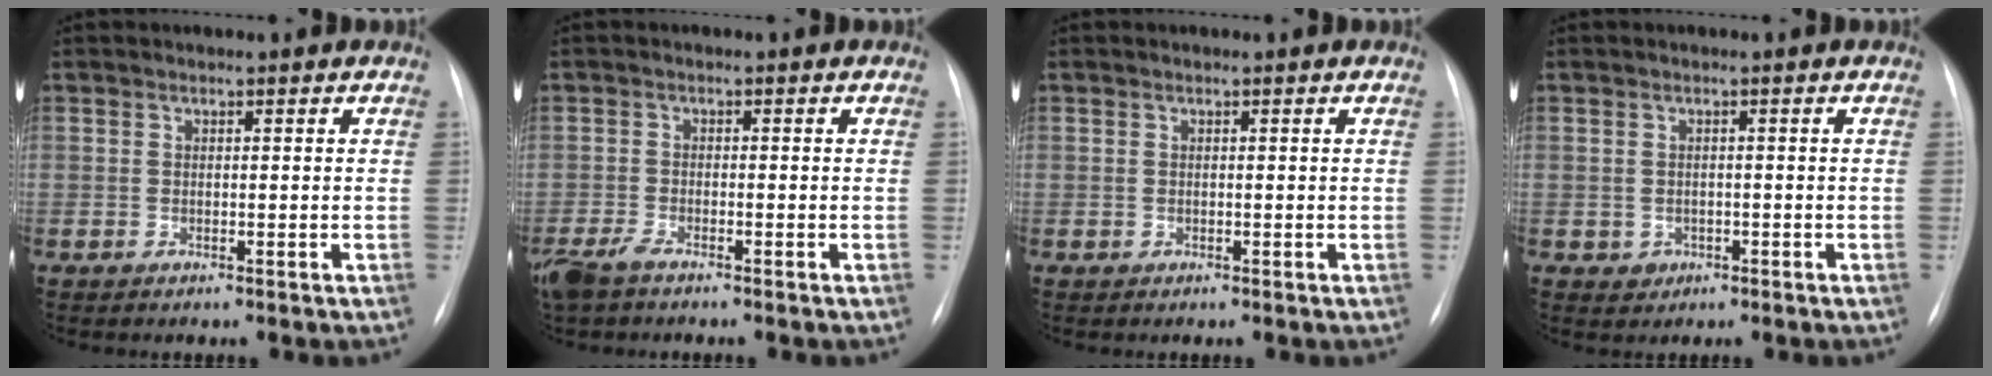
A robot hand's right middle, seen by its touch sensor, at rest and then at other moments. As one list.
[{"total": 4.1, "force": [-3.1, 1.1, 2.4], "torque": [-0.059, -0.010, -0.059]}, {"total": 0.0}, {"total": 1.7, "force": [-0.6, 1.5, 0.3], "torque": [-0.002, 0.005, -0.003]}]